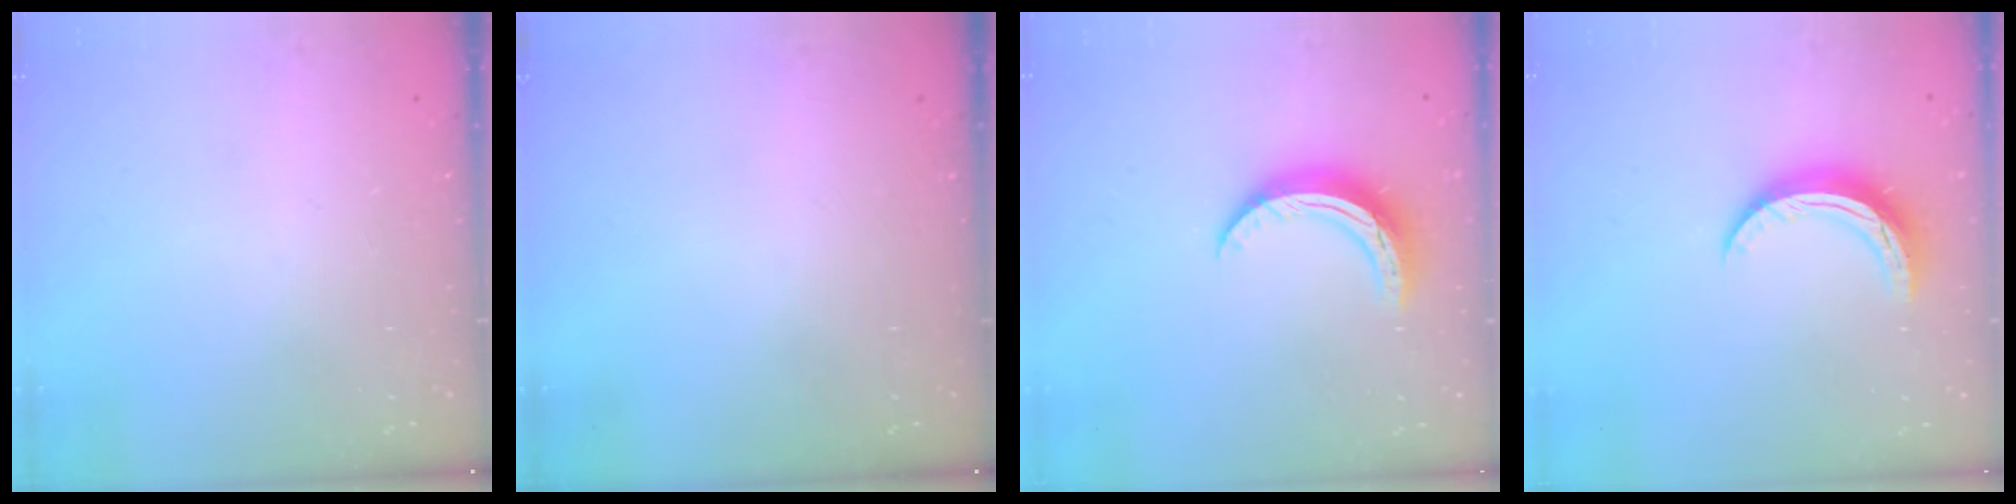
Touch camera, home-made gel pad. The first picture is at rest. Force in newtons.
{"total": 0.0}
{"total": 10.4, "press": 10.3, "slide": 0.5}
{"total": 9.4, "press": 9.4, "slide": 0.7}